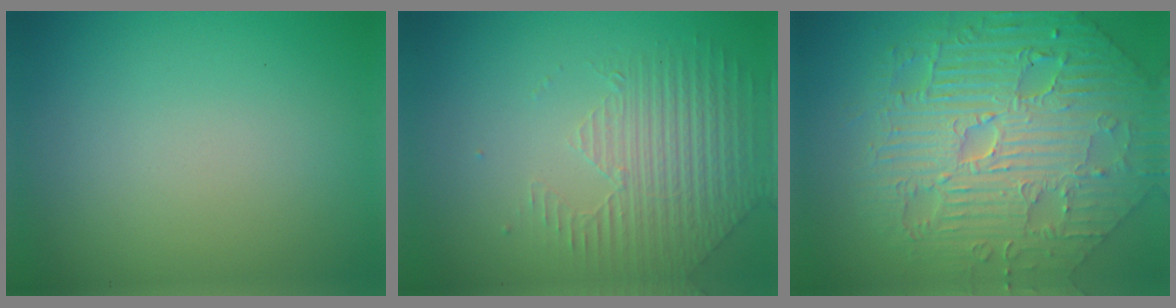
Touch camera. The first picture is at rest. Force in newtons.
{"total": 2.1, "press": 1.8, "slide": 1.0}
{"total": 9.3, "press": 7.0, "slide": 6.0}